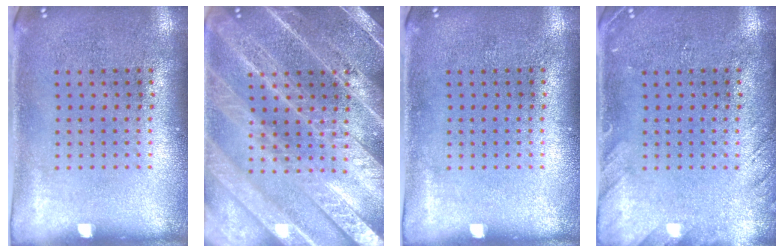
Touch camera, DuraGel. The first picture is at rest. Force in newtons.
{"total": 5.9, "press": 5.8, "slide": 0.7}
{"total": 0.0}
{"total": 1.6, "press": 1.6, "slide": 0.2}